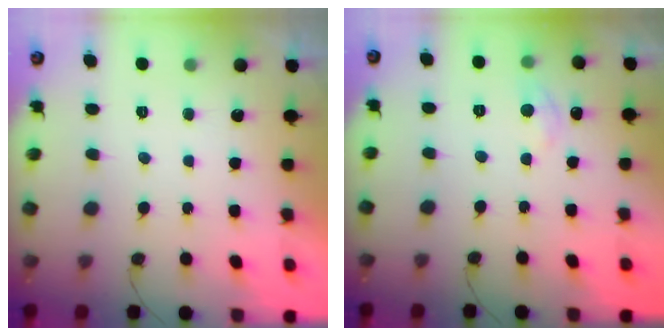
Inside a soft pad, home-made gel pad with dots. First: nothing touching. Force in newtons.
{"total": 4.6, "press": 4.6, "slide": 0.5}